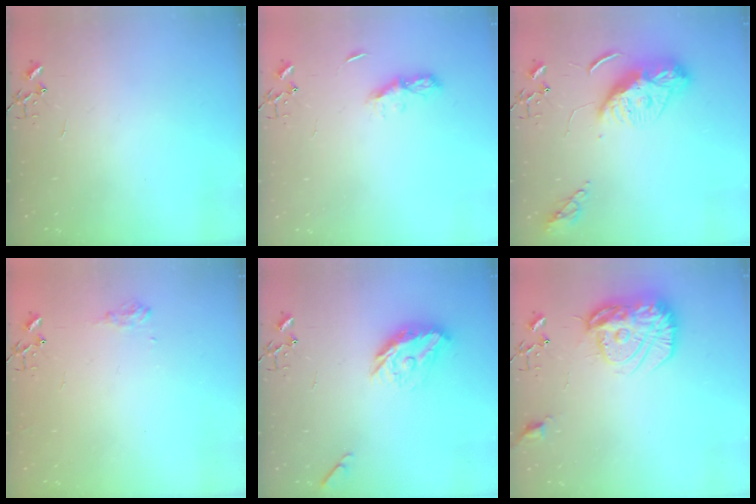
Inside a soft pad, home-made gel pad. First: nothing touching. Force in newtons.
{"total": 6.4, "press": 6.3, "slide": 0.7}
{"total": 11.6, "press": 11.6, "slide": 1.0}
{"total": 6.9, "press": 6.8, "slide": 1.0}
{"total": 13.5, "press": 13.4, "slide": 0.7}
{"total": 17.7, "press": 17.6, "slide": 1.4}